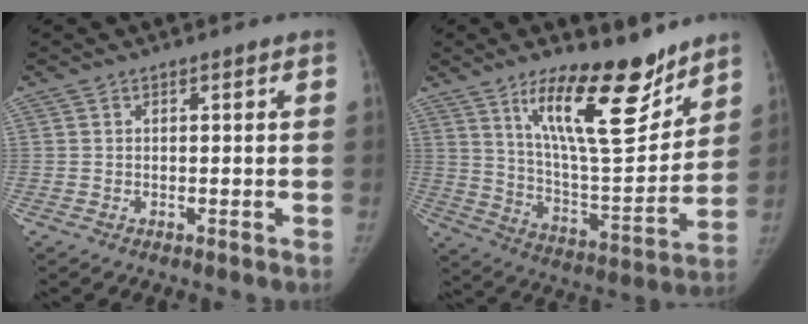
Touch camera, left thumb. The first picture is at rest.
{"total": 20.2, "force": [13.1, 6.4, 13.9], "torque": [-0.183, -0.091, 0.225]}